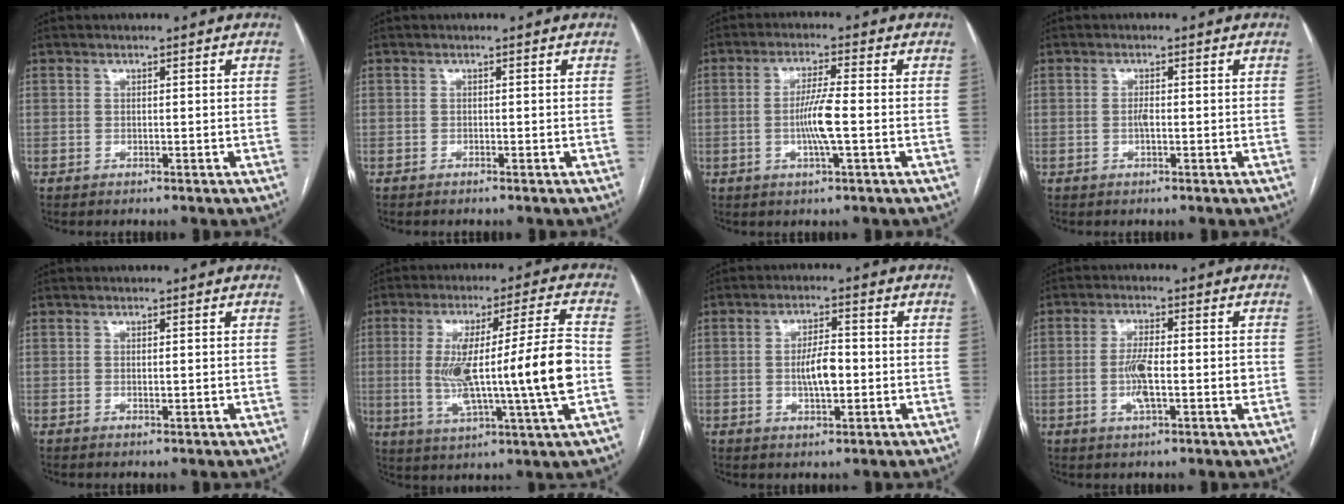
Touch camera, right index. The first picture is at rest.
{"total": 0.0}
{"total": 5.7, "force": [-1.0, 0.0, 5.6], "torque": [-0.112, -0.004, -0.020]}
{"total": 1.2, "force": [-0.3, 0.3, 1.2], "torque": [-0.023, 0.000, -0.005]}
{"total": 0.9, "force": [-0.1, 0.2, 0.9], "torque": [-0.017, -0.003, 0.001]}
{"total": 17.7, "force": [-1.4, 0.1, 17.6], "torque": [-0.309, 0.007, -0.023]}
{"total": 5.5, "force": [-0.6, 1.8, 5.2], "torque": [-0.097, 0.004, -0.009]}
{"total": 6.6, "force": [-0.9, 1.8, 6.3], "torque": [-0.121, 0.007, -0.015]}